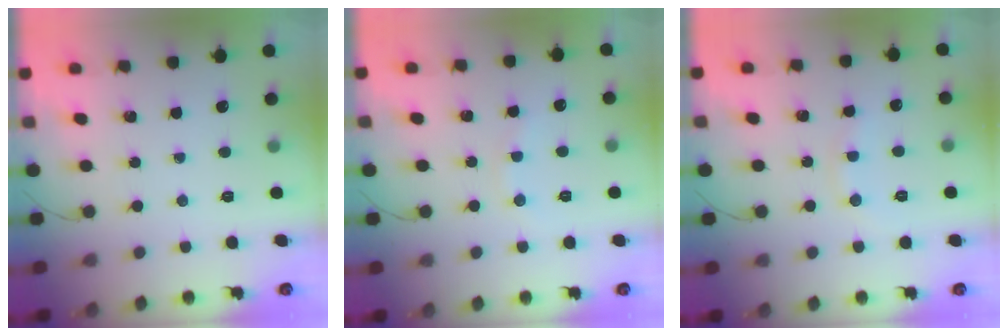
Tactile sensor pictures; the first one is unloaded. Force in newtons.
{"total": 5.7, "press": 5.5, "slide": 1.5}
{"total": 7.4, "press": 7.2, "slide": 1.4}